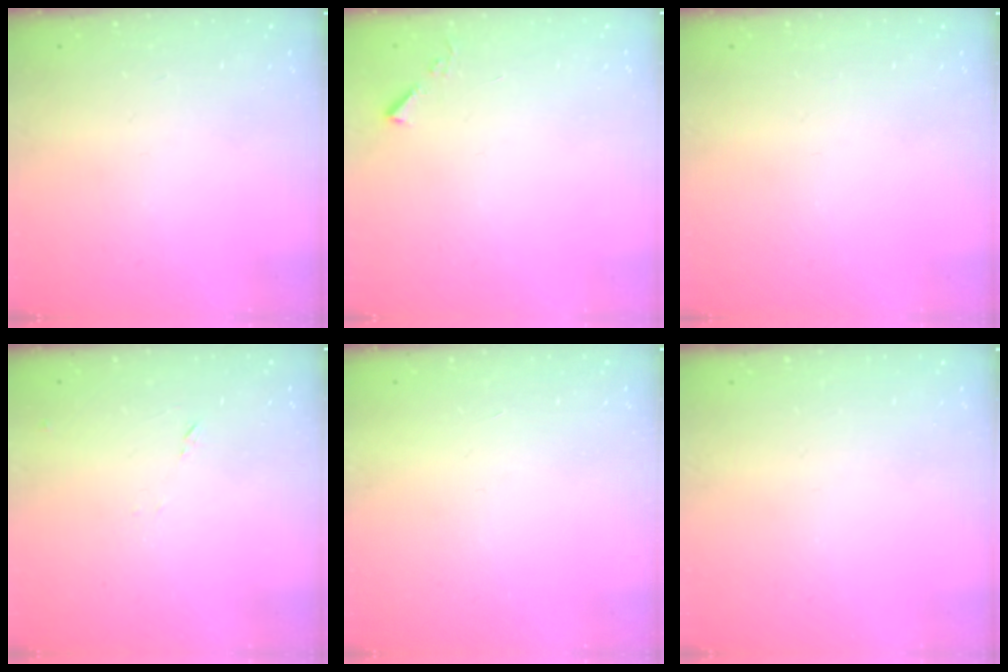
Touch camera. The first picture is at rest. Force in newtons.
{"total": 3.2, "press": 3.2, "slide": 0.5}
{"total": 0.0}
{"total": 7.2, "press": 7.1, "slide": 0.6}
{"total": 1.5, "press": 1.5, "slide": 0.1}
{"total": 0.0}